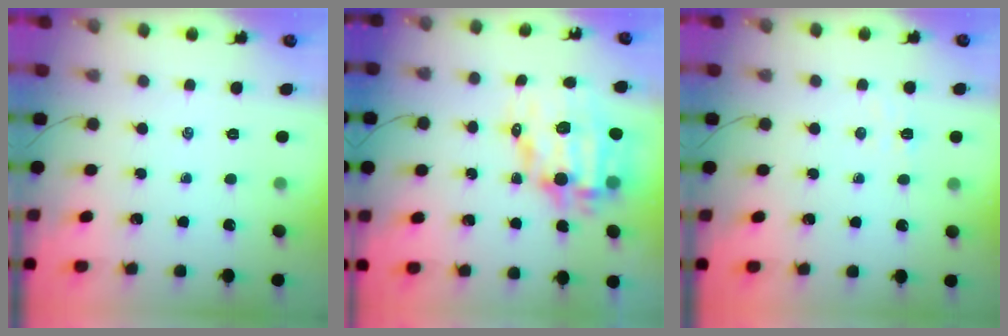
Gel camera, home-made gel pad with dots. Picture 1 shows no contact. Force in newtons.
{"total": 14.1, "press": 13.8, "slide": 3.1}
{"total": 4.4, "press": 4.2, "slide": 1.0}